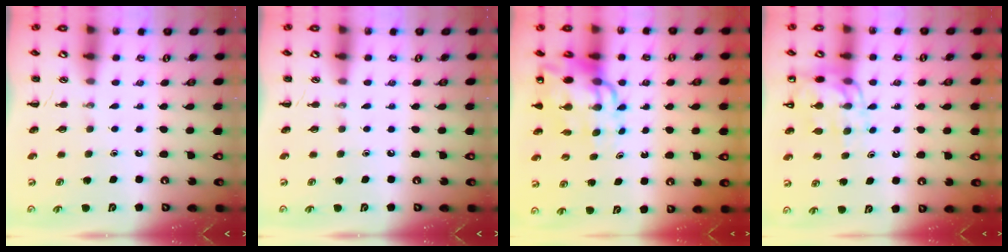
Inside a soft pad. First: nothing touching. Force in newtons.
{"total": 0.0}
{"total": 12.7, "press": 12.1, "slide": 3.7}
{"total": 11.0, "press": 10.6, "slide": 3.0}